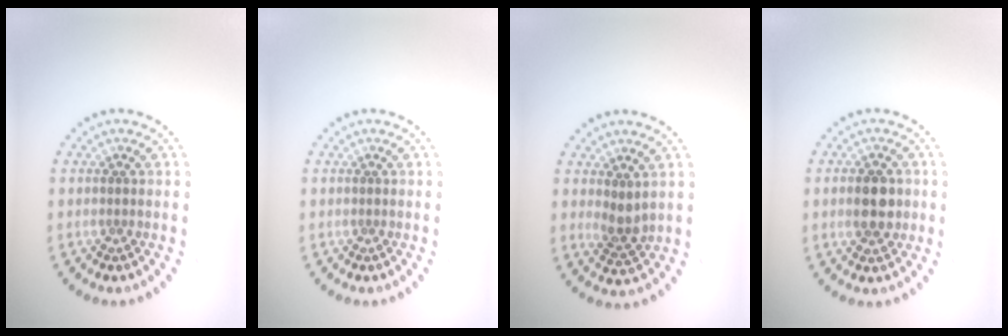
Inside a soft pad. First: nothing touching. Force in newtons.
{"total": 0.0}
{"total": 2.1, "press": 1.9, "slide": 1.0}
{"total": 3.6, "press": 3.6, "slide": 0.1}